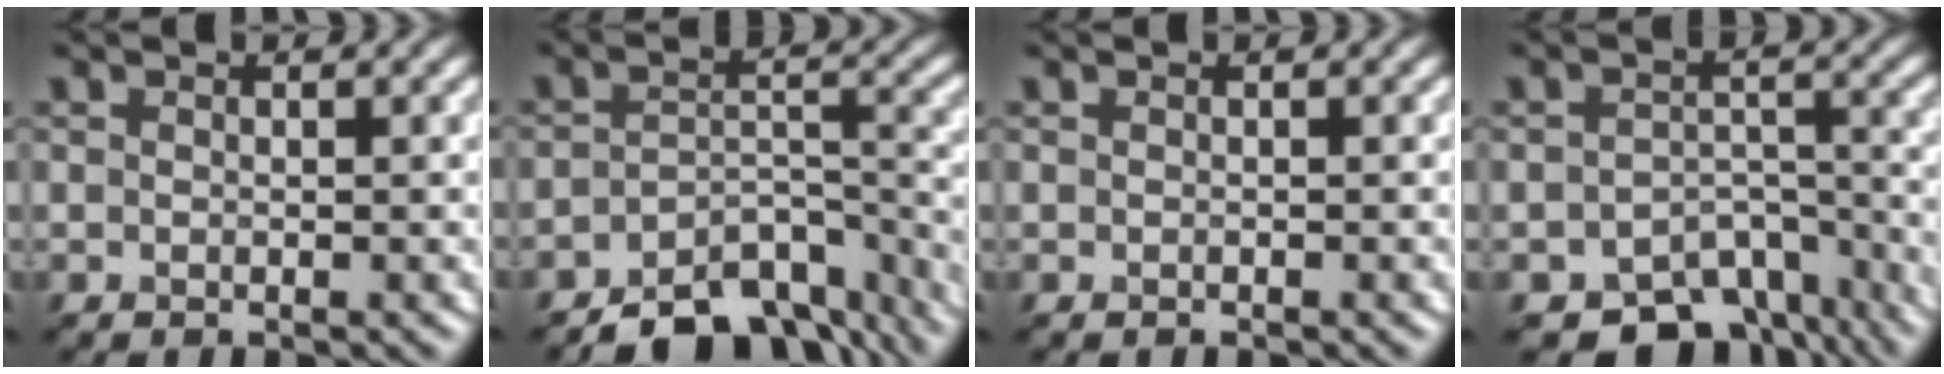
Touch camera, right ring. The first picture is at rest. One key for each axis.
{"total": 8.3, "fx": -6.5, "fy": 3.4, "fz": 3.8, "tx": -0.047, "ty": -0.017, "tz": -0.100}
{"total": 0.0}
{"total": 7.9, "fx": -6.1, "fy": 4.0, "fz": 2.9, "tx": -0.029, "ty": -0.011, "tz": -0.089}